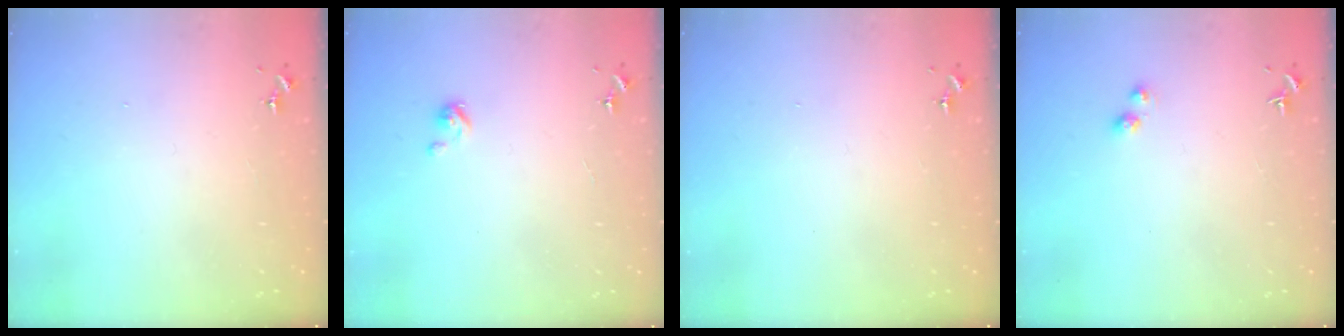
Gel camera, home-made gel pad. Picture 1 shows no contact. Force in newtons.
{"total": 2.9, "press": 2.9, "slide": 0.2}
{"total": 0.0}
{"total": 3.2, "press": 3.1, "slide": 0.6}